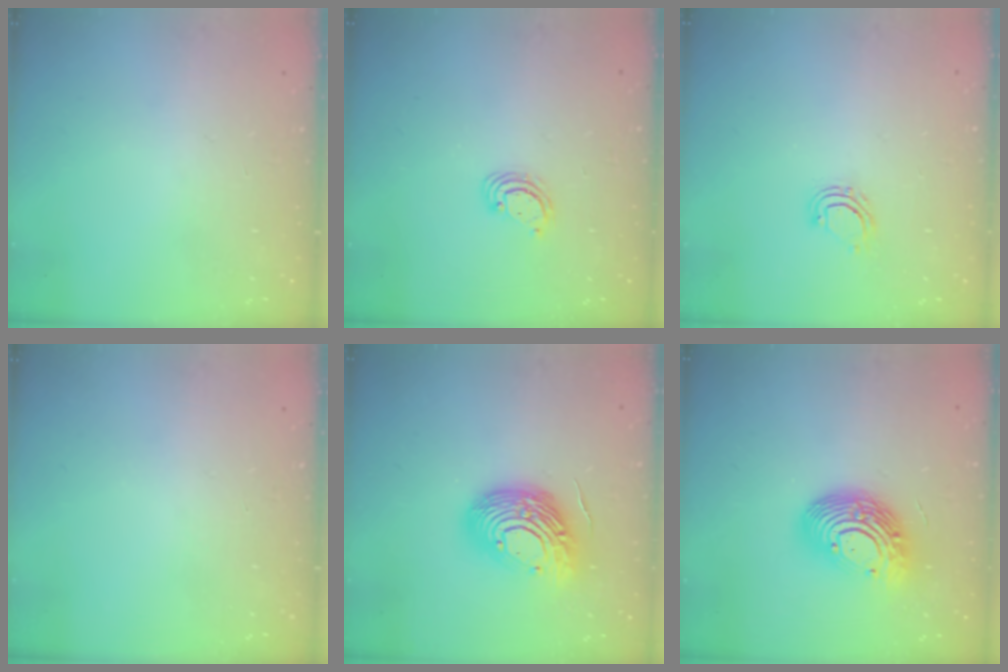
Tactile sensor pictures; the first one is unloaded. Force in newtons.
{"total": 2.5, "press": 2.5, "slide": 0.3}
{"total": 4.5, "press": 4.5, "slide": 0.2}
{"total": 0.0}
{"total": 17.4, "press": 17.3, "slide": 2.1}
{"total": 15.1, "press": 15.1, "slide": 1.4}